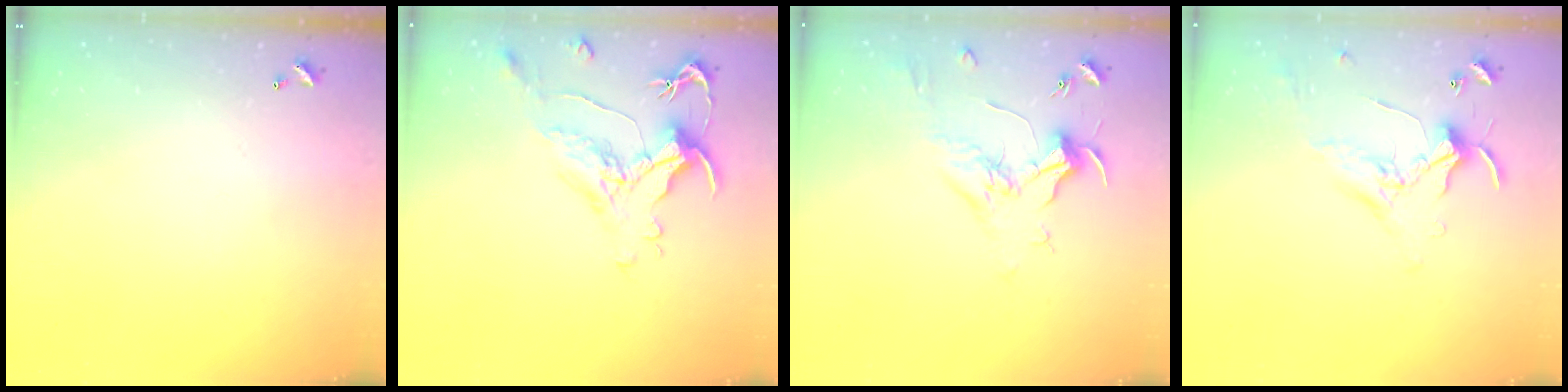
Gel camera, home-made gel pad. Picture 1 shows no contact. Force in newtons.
{"total": 1.7, "press": 1.1, "slide": 1.3}
{"total": 2.0, "press": 1.9, "slide": 0.7}
{"total": 0.8, "press": 0.7, "slide": 0.4}